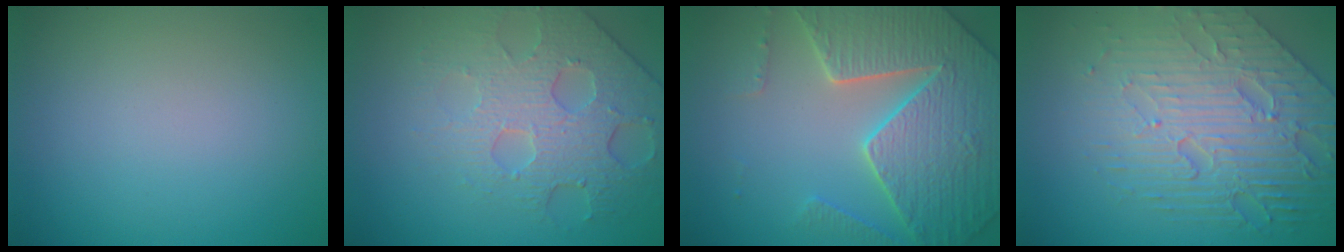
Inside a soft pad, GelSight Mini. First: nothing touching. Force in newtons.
{"total": 4.9, "press": 4.5, "slide": 1.9}
{"total": 7.4, "press": 7.2, "slide": 2.0}
{"total": 7.9, "press": 5.6, "slide": 5.7}